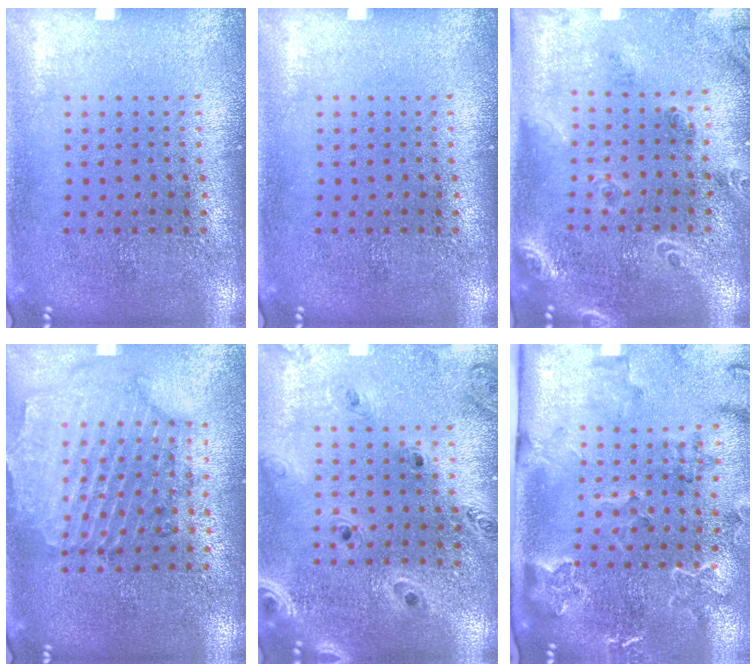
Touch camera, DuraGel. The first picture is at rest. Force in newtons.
{"total": 0.0}
{"total": 1.8, "press": 1.7, "slide": 0.8}
{"total": 0.8, "press": 0.7, "slide": 0.3}
{"total": 1.4, "press": 1.3, "slide": 0.2}
{"total": 2.3, "press": 2.3, "slide": 0.2}